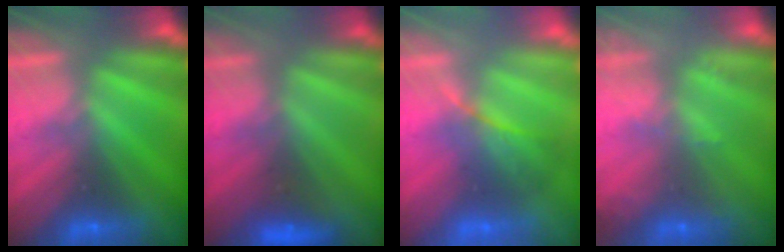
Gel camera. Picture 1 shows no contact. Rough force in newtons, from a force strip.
{"total": 2.9}
{"total": 2.3}
{"total": 9.5}